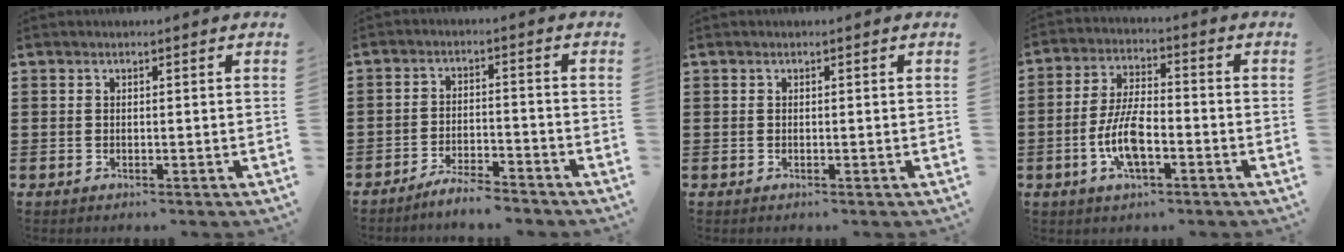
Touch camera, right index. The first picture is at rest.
{"total": 4.2, "force": [-4.0, 0.0, 1.0], "torque": [-0.019, 0.004, -0.081]}
{"total": 0.0}
{"total": 8.4, "force": [-2.6, 3.2, 7.3], "torque": [-0.170, -0.007, -0.056]}